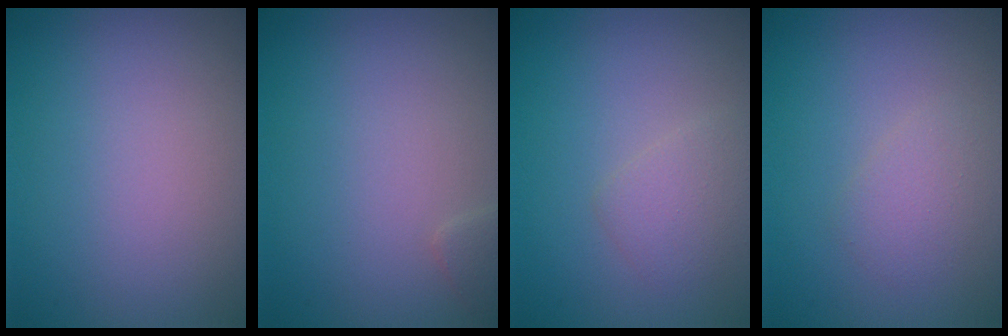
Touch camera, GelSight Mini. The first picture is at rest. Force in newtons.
{"total": 0.8, "press": 0.8, "slide": 0.0}
{"total": 1.7, "press": 1.7, "slide": 0.2}
{"total": 1.6, "press": 1.6, "slide": 0.1}